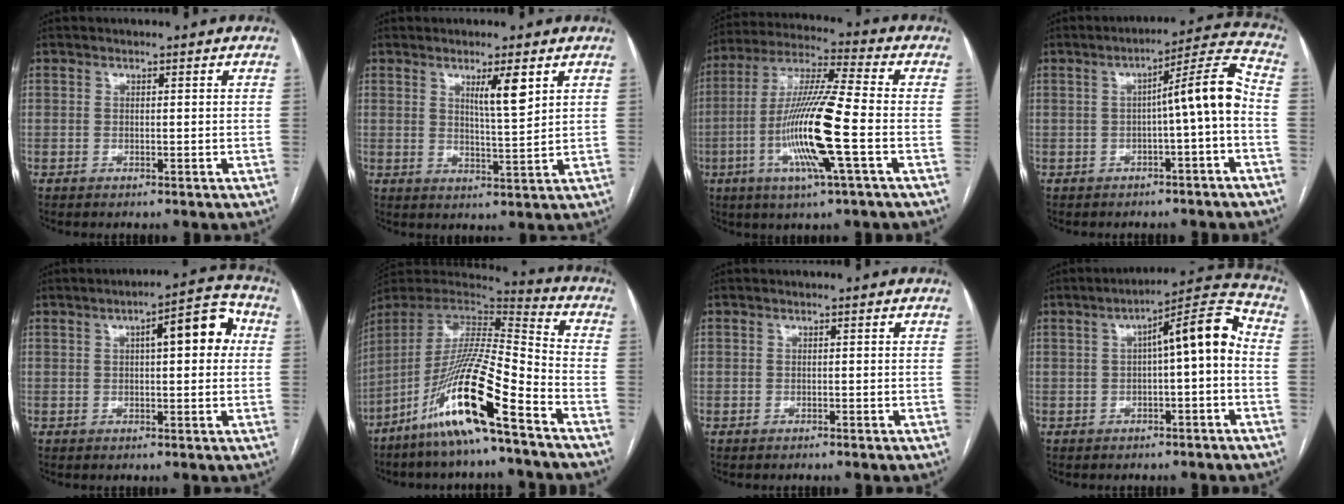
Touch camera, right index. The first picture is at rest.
{"total": 5.0, "force": [2.5, 0.2, 4.3], "torque": [-0.073, -0.005, 0.044]}
{"total": 15.6, "force": [-4.2, 0.0, 15.0], "torque": [-0.304, -0.009, -0.086]}
{"total": 8.4, "force": [-1.4, -0.1, 8.3], "torque": [-0.114, 0.028, -0.021]}
{"total": 8.4, "force": [1.8, 2.3, 7.9], "torque": [-0.104, 0.030, 0.019]}
{"total": 18.3, "force": [-11.0, 0.6, 14.6], "torque": [-0.305, -0.029, -0.211]}
{"total": 0.0}
{"total": 9.3, "force": [0.3, 1.6, 9.1], "torque": [-0.130, 0.037, 0.002]}